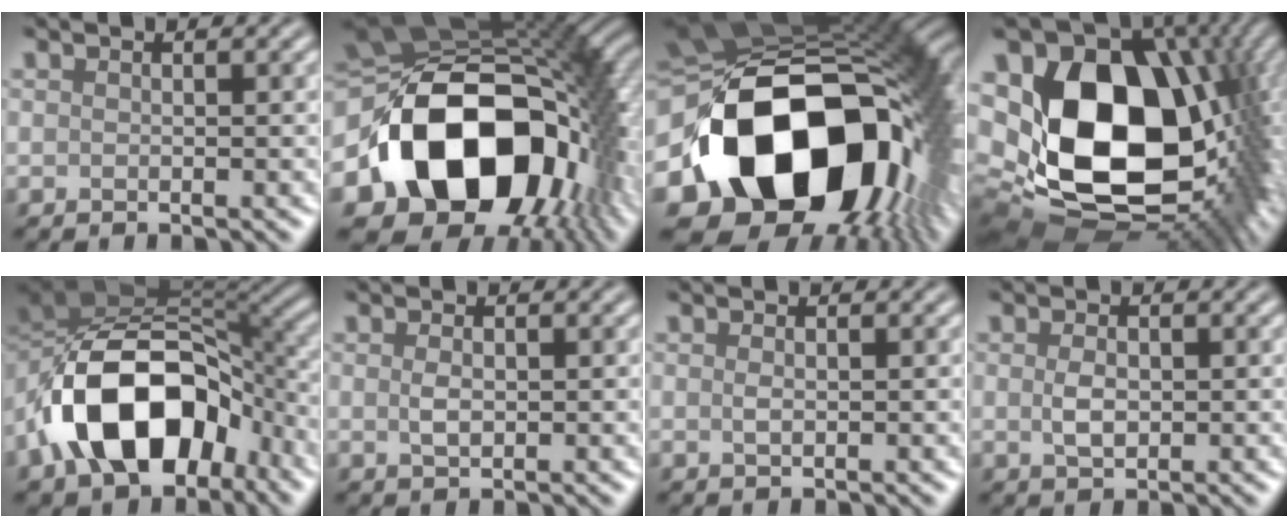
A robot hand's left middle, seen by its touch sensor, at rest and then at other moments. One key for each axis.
{"total": 18.5, "fx": -3.4, "fy": 13.2, "fz": 12.5, "tx": -0.236, "ty": -0.040, "tz": -0.034}
{"total": 20.9, "fx": -3.4, "fy": 14.6, "fz": 14.5, "tx": -0.289, "ty": -0.074, "tz": -0.013}
{"total": 20.5, "fx": 2.4, "fy": 14.2, "fz": 14.6, "tx": -0.278, "ty": -0.057, "tz": 0.098}
{"total": 13.8, "fx": -5.3, "fy": 8.3, "fz": 9.7, "tx": -0.169, "ty": 0.008, "tz": -0.102}
{"total": 1.2, "fx": 0.2, "fy": 0.7, "fz": 1.0, "tx": -0.023, "ty": 0.001, "tz": 0.005}
{"total": 0.6, "fx": 0.1, "fy": 0.3, "fz": 0.6, "tx": -0.014, "ty": 0.001, "tz": 0.002}
{"total": 1.7, "fx": 0.1, "fy": 1.0, "fz": 1.4, "tx": -0.031, "ty": 0.001, "tz": 0.004}